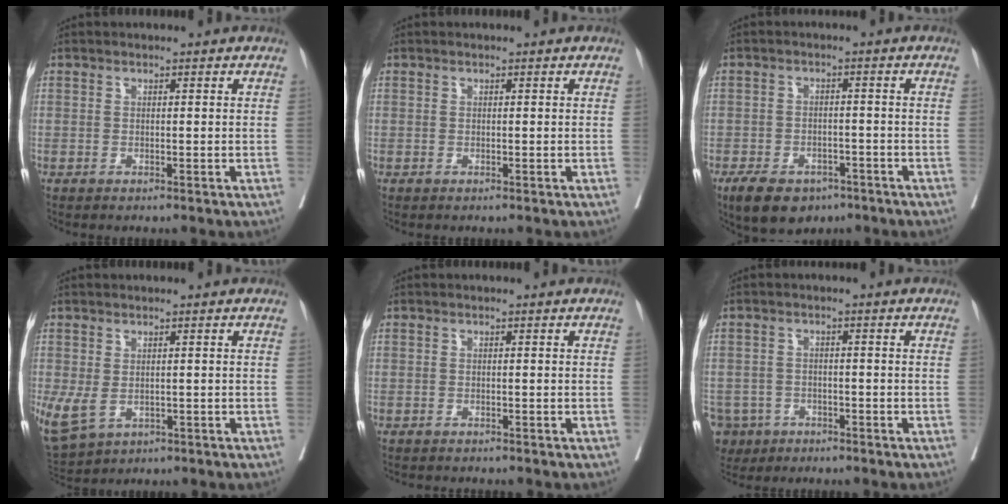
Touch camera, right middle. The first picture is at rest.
{"total": 0.0}
{"total": 8.7, "force": [-5.9, 4.8, 4.2], "torque": [-0.070, -0.001, -0.091]}
{"total": 7.1, "force": [-1.7, 4.8, 5.0], "torque": [-0.124, -0.014, -0.016]}
{"total": 2.7, "force": [-2.6, 0.5, 0.8], "torque": [-0.014, -0.007, -0.035]}
{"total": 7.5, "force": [-4.6, 5.7, 1.3], "torque": [-0.042, 0.000, -0.076]}